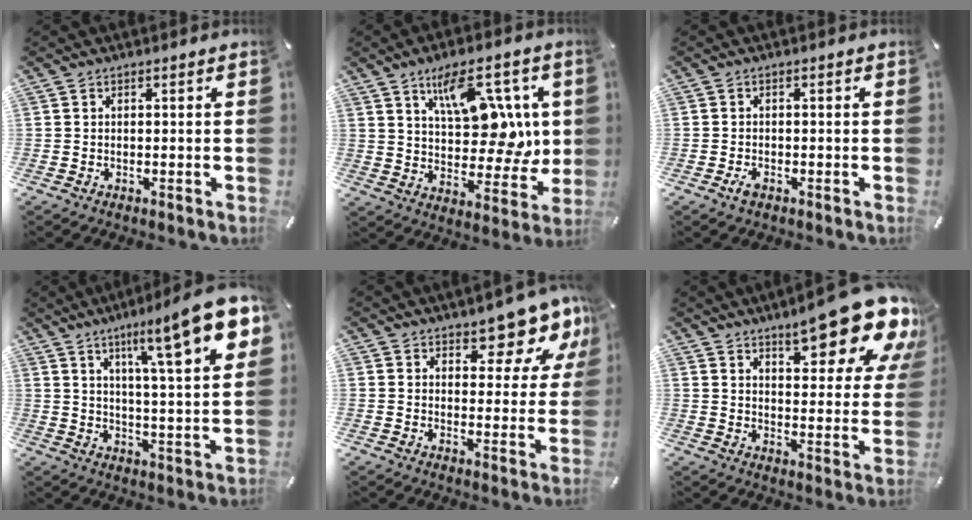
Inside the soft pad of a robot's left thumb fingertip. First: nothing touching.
{"total": 15.6, "force": [6.9, 8.5, 11.2], "torque": [-0.157, -0.032, 0.123]}
{"total": 1.6, "force": [-0.7, 0.7, 1.2], "torque": [-0.031, -0.002, -0.015]}
{"total": 17.1, "force": [9.7, 2.3, 13.9], "torque": [-0.211, -0.060, 0.137]}
{"total": 10.6, "force": [8.6, 4.3, 4.5], "torque": [-0.038, -0.075, 0.147]}
{"total": 18.2, "force": [12.7, 6.3, 11.3], "torque": [-0.146, -0.095, 0.211]}